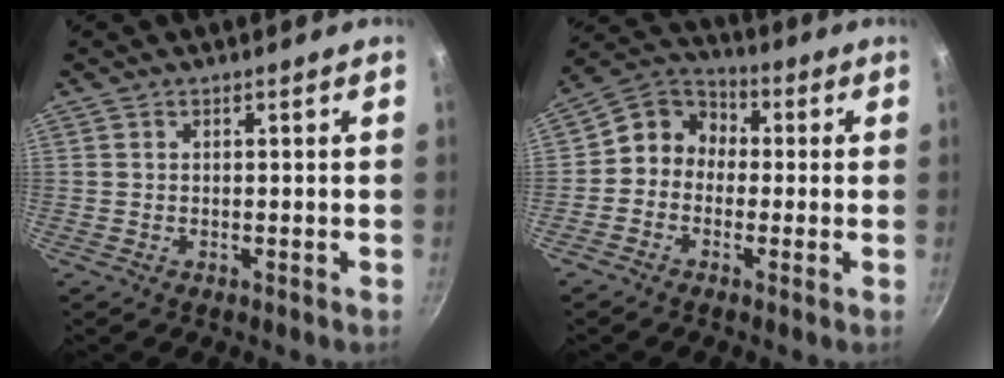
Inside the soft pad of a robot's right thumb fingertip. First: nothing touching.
{"total": 7.9, "force": [-0.5, 6.9, 3.8], "torque": [-0.036, 0.028, -0.037]}